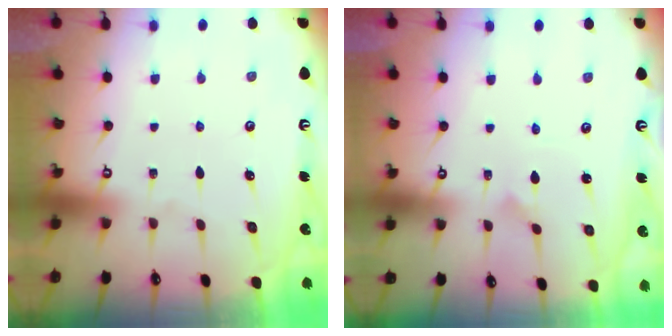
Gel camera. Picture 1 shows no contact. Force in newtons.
{"total": 2.5, "press": 2.5, "slide": 0.2}